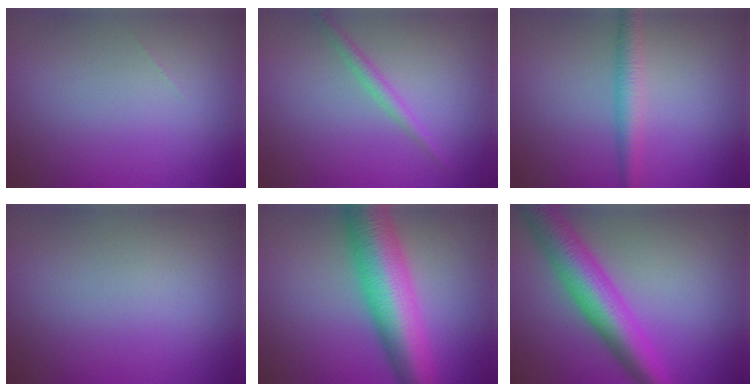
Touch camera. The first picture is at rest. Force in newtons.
{"total": 1.6, "press": 1.6, "slide": 0.0}
{"total": 2.7, "press": 2.7, "slide": 0.1}
{"total": 0.0}
{"total": 10.6, "press": 10.6, "slide": 0.1}
{"total": 7.5, "press": 7.5, "slide": 0.2}